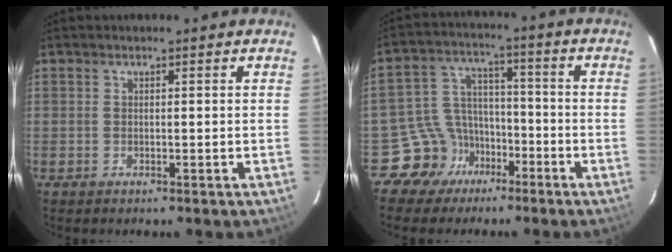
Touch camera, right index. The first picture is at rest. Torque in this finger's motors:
{"motor_torque": [0.13, -0.32, -0.46, -0.21]}